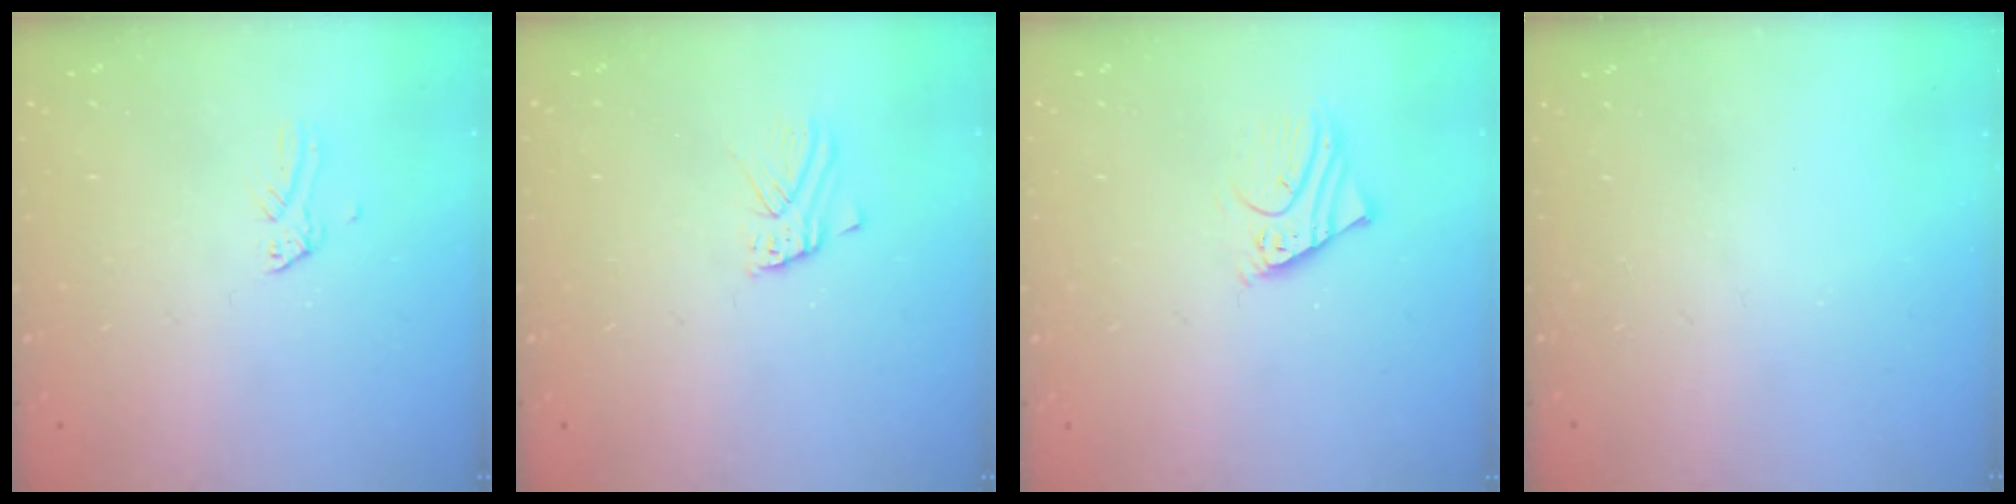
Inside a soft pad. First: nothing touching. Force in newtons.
{"total": 2.4, "press": 2.4, "slide": 0.2}
{"total": 3.5, "press": 3.5, "slide": 0.4}
{"total": 0.0}